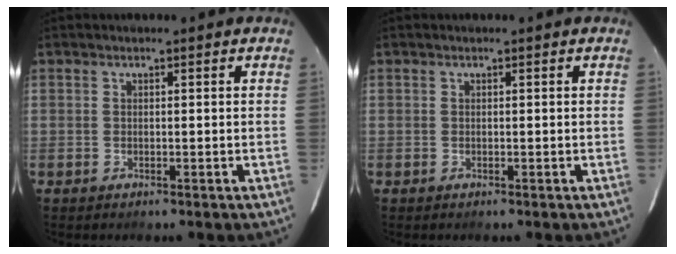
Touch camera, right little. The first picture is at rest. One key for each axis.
{"total": 0.0}